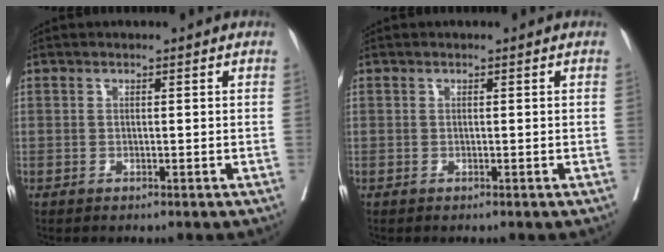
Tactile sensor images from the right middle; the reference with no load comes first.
{"total": 0.0}